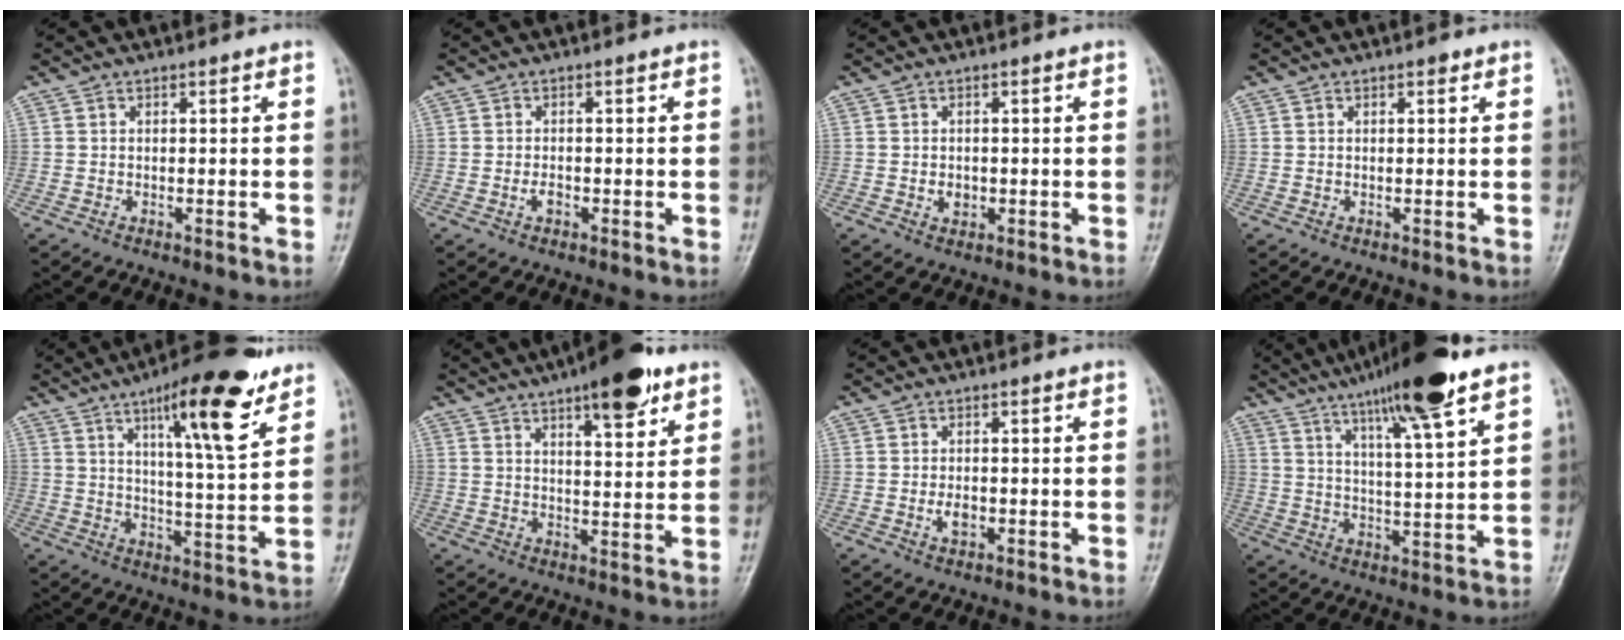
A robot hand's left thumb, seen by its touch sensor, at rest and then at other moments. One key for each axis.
{"total": 1.5, "fx": -0.5, "fy": 0.9, "fz": 1.1, "tx": -0.018, "ty": 0.001, "tz": -0.012}
{"total": 2.0, "fx": -0.3, "fy": 1.6, "fz": 1.2, "tx": -0.012, "ty": 0.001, "tz": -0.002}
{"total": 0.8, "fx": 0.5, "fy": 0.3, "fz": 0.6, "tx": -0.007, "ty": -0.001, "tz": 0.005}
{"total": 16.2, "fx": 9.6, "fy": 3.4, "fz": 12.6, "tx": -0.173, "ty": -0.051, "tz": 0.149}
{"total": 12.0, "fx": 7.3, "fy": 3.7, "fz": 8.9, "tx": -0.103, "ty": -0.035, "tz": 0.103}
{"total": 2.4, "fx": -0.5, "fy": 1.4, "fz": 1.9, "tx": -0.030, "ty": -0.001, "tz": -0.009}
{"total": 15.2, "fx": 10.1, "fy": 1.2, "fz": 11.3, "tx": -0.179, "ty": -0.040, "tz": 0.166}